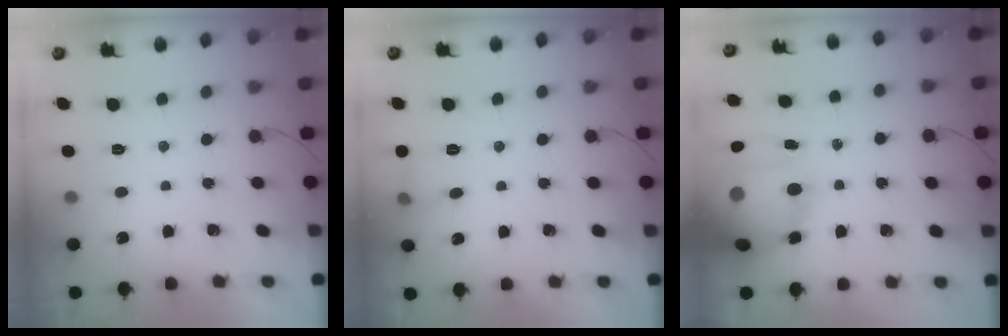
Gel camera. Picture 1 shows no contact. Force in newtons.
{"total": 5.8, "press": 5.5, "slide": 1.7}
{"total": 22.0, "press": 21.5, "slide": 4.7}